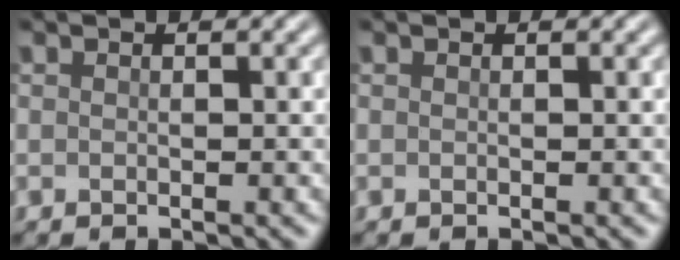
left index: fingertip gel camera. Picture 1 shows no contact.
{"total": 0.0}